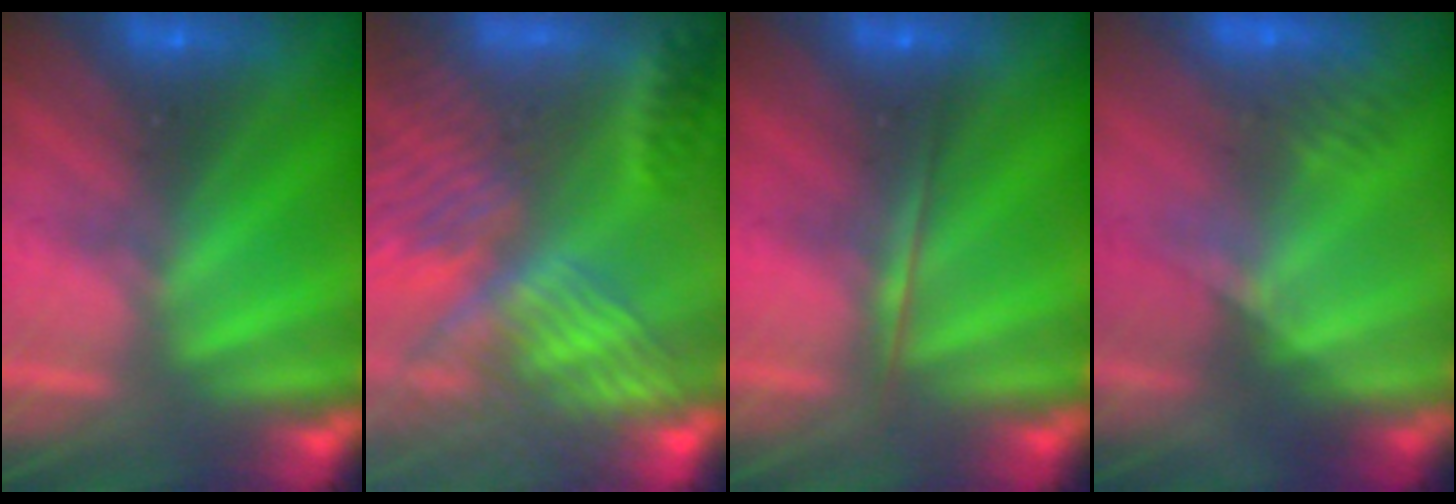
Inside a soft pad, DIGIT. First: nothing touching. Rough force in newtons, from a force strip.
{"total": 7.9}
{"total": 1.7}
{"total": 2.4}